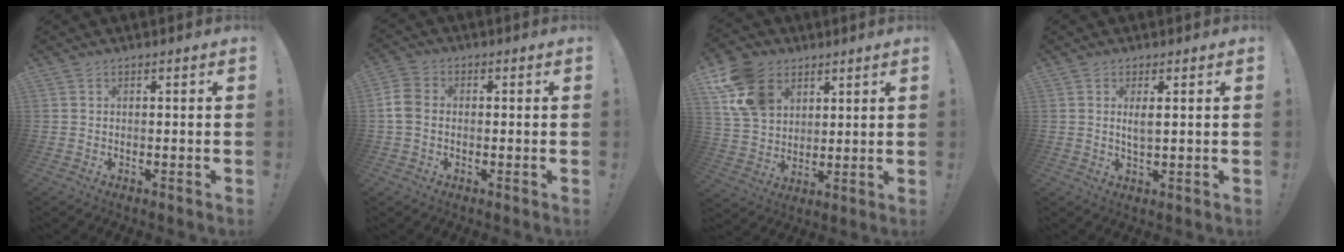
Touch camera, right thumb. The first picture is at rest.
{"total": 6.1, "force": [-0.6, 4.6, 4.0], "torque": [-0.099, 0.010, -0.007]}
{"total": 15.2, "force": [7.1, 11.3, 7.4], "torque": [-0.132, -0.028, 0.142]}
{"total": 3.1, "force": [1.1, 0.7, 2.8], "torque": [-0.040, -0.009, 0.015]}